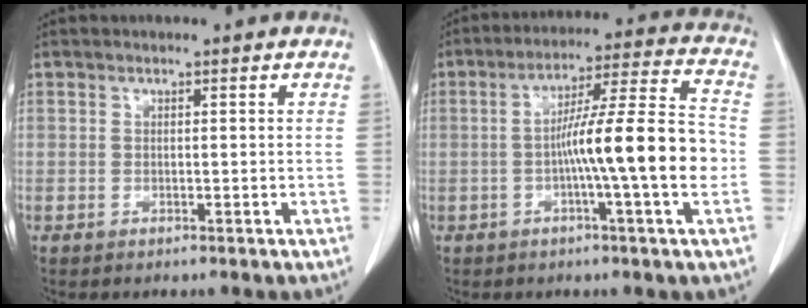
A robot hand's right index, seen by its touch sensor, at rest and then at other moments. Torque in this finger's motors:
{"motor_torque": [1.51, -0.62, 0.76, 0.21]}